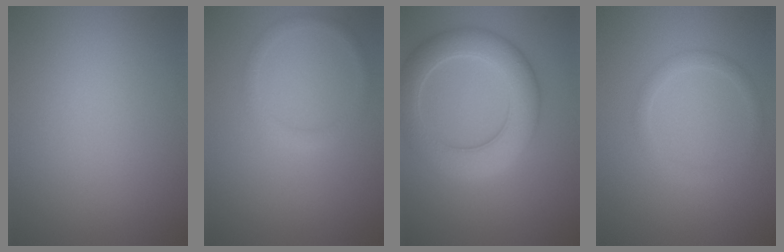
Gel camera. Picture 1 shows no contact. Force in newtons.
{"total": 1.3, "press": 1.3, "slide": 0.1}
{"total": 6.2, "press": 6.1, "slide": 0.5}
{"total": 1.5, "press": 1.5, "slide": 0.1}